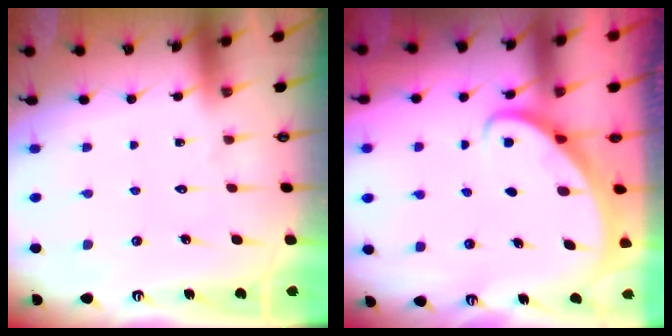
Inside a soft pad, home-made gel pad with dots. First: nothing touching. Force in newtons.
{"total": 2.8, "press": 2.8, "slide": 0.2}